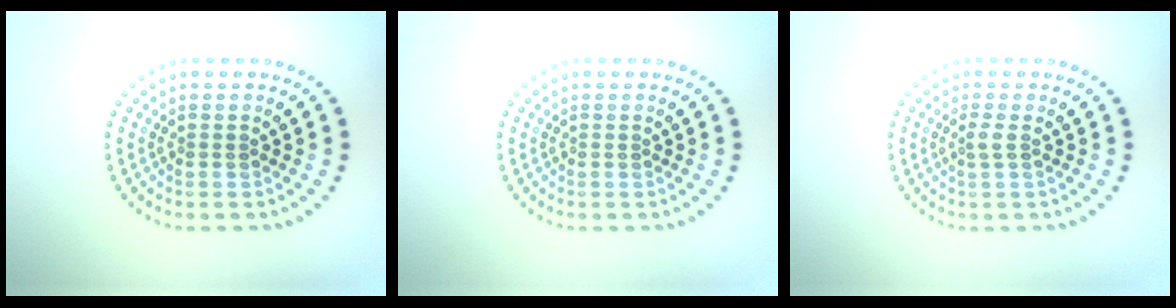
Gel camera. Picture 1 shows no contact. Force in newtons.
{"total": 0.0}
{"total": 0.9, "press": 0.7, "slide": 0.7}